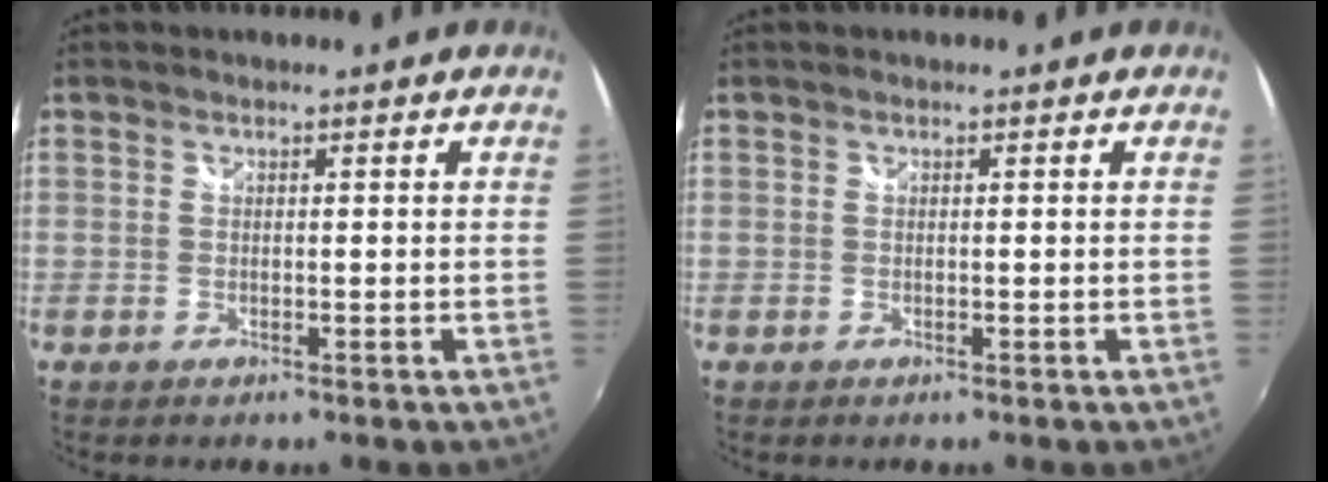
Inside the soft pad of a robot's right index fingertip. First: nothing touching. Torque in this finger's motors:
{"motor_torque": [-0.10, 0.10, -0.01, 0.01]}